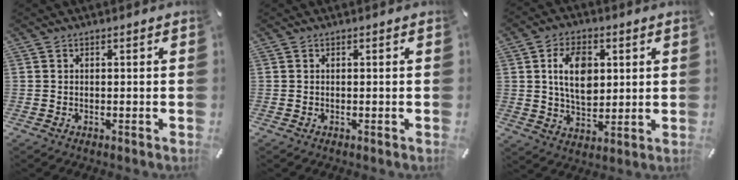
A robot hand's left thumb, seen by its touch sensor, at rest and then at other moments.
{"total": 0.0}
{"total": 11.1, "force": [2.6, 7.3, 7.9], "torque": [-0.142, 0.003, 0.043]}